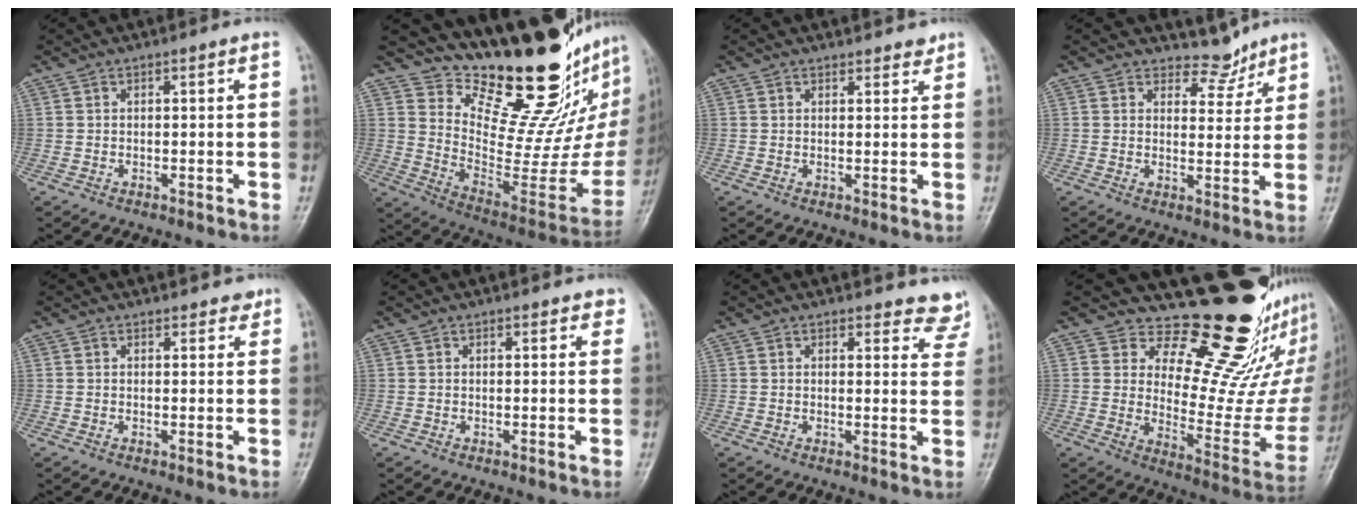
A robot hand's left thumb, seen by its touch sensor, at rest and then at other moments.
{"total": 26.2, "force": [19.1, 8.6, 15.6], "torque": [-0.190, -0.137, 0.295]}
{"total": 2.3, "force": [2.0, 0.9, 0.4], "torque": [0.011, -0.012, 0.024]}
{"total": 4.5, "force": [4.0, 2.1, 0.0], "torque": [0.023, -0.036, 0.063]}
{"total": 2.5, "force": [2.2, 1.1, 0.4], "torque": [0.014, -0.011, 0.021]}
{"total": 2.5, "force": [2.0, 1.0, 1.1], "torque": [0.006, -0.002, 0.018]}
{"total": 7.3, "force": [6.9, 2.3, 0.8], "torque": [0.036, -0.040, 0.052]}
{"total": 20.8, "force": [16.5, 7.2, 10.3], "torque": [-0.076, -0.148, 0.225]}